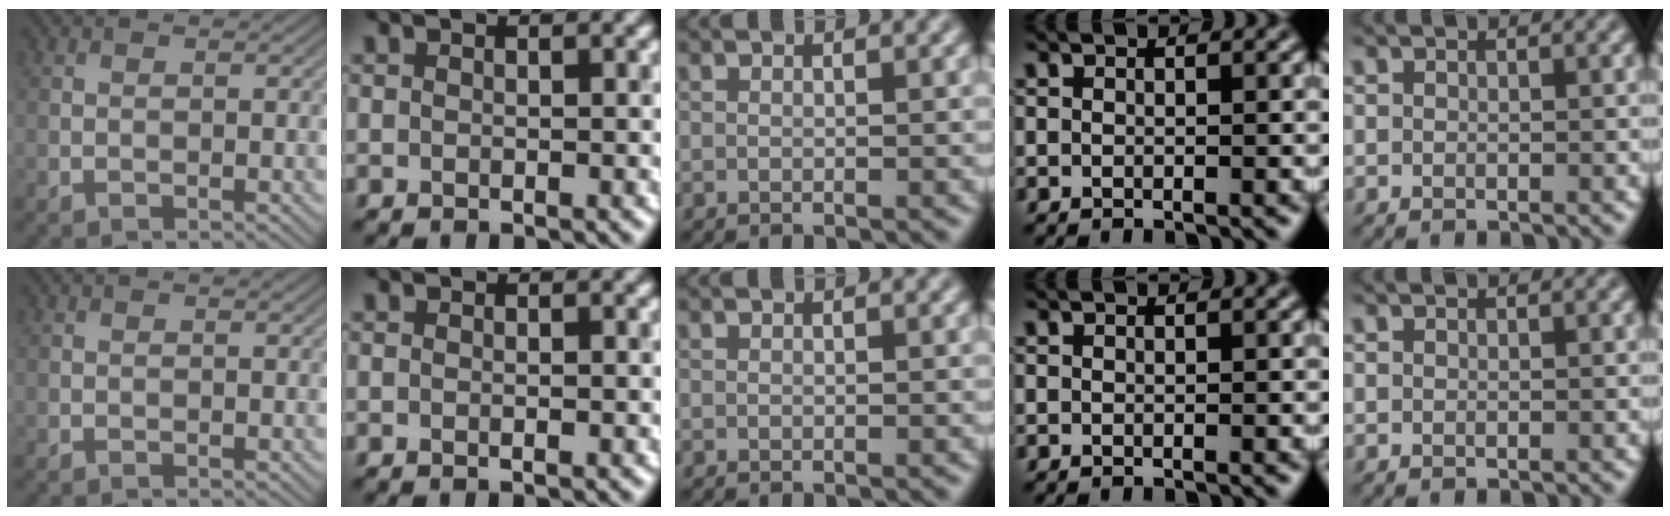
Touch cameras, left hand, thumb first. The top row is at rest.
{"index": {"total": 0.8, "force": [-0.1, 0.6, 0.6], "torque": [0.005, 0.011, -0.014]}}